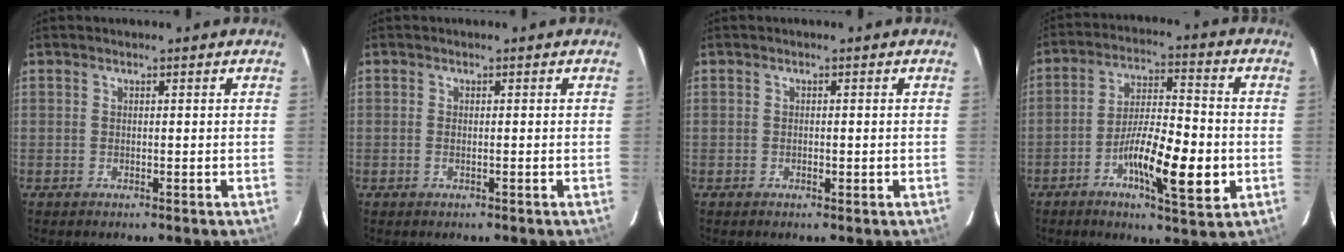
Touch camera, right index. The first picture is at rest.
{"total": 0.8, "force": [-0.2, 0.1, 0.7], "torque": [-0.015, -0.001, -0.003]}
{"total": 0.8, "force": [-0.3, 0.2, 0.7], "torque": [-0.010, 0.000, -0.005]}
{"total": 12.7, "force": [-3.9, 2.4, 11.9], "torque": [-0.204, -0.003, -0.067]}